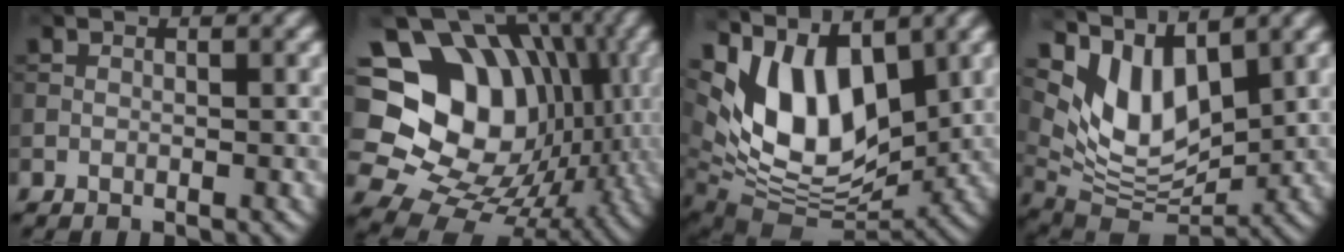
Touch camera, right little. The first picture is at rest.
{"total": 17.0, "force": [1.5, 14.0, 9.5], "torque": [-0.178, 0.017, 0.026]}
{"total": 10.8, "force": [3.1, 6.4, 8.2], "torque": [-0.155, -0.012, 0.056]}
{"total": 7.3, "force": [3.6, 3.9, 5.0], "torque": [-0.103, -0.012, 0.068]}